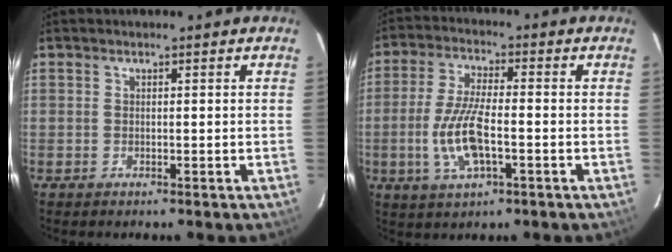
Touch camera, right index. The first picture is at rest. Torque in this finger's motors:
{"motor_torque": [1.31, -0.35, 0.54, 0.13]}